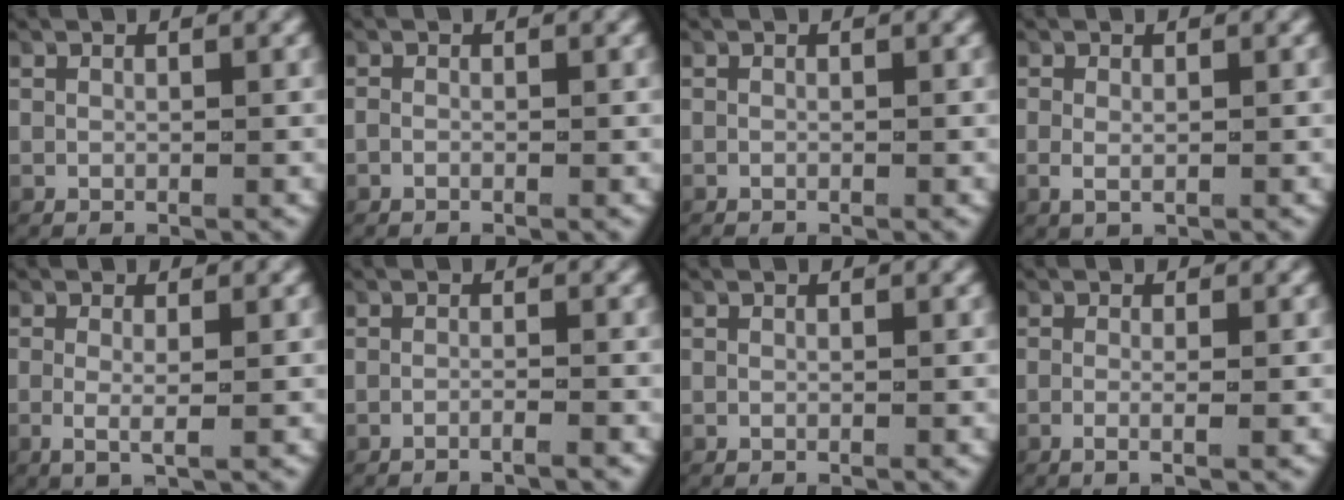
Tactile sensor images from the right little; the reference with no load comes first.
{"total": 0.6, "force": [-0.4, 0.3, 0.2], "torque": [-0.007, -0.001, -0.009]}
{"total": 0.0}
{"total": 1.1, "force": [0.0, 0.6, 1.0], "torque": [-0.031, -0.012, 0.007]}
{"total": 1.9, "force": [-0.2, 0.5, 1.8], "torque": [-0.052, -0.015, 0.003]}
{"total": 1.1, "force": [-1.0, -0.1, 0.4], "torque": [-0.009, 0.002, -0.022]}
{"total": 0.0}
{"total": 1.4, "force": [-0.7, 0.0, 1.3], "torque": [-0.036, -0.008, -0.010]}